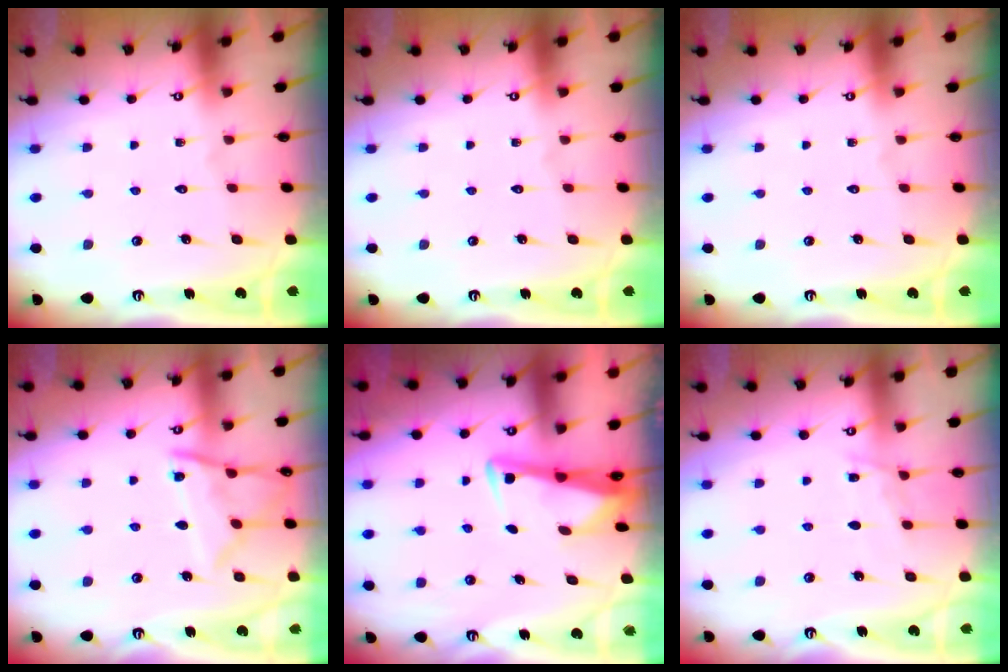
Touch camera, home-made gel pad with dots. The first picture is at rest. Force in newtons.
{"total": 0.0}
{"total": 0.0}
{"total": 11.3, "press": 11.3, "slide": 1.0}
{"total": 3.4, "press": 3.4, "slide": 0.4}
{"total": 5.6, "press": 5.5, "slide": 0.6}